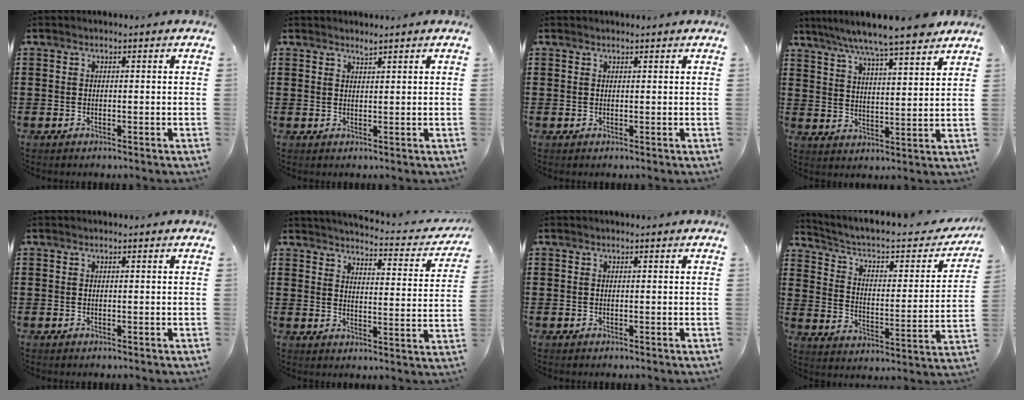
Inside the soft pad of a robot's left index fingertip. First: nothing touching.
{"total": 1.1, "force": [1.1, 0.0, 0.3], "torque": [-0.008, -0.003, 0.021]}
{"total": 0.6, "force": [0.5, 0.1, 0.0], "torque": [-0.001, 0.001, 0.011]}
{"total": 7.2, "force": [6.4, -0.1, 3.4], "torque": [-0.088, -0.030, 0.110]}
{"total": 0.0}
{"total": 3.1, "force": [3.1, 0.0, 0.7], "torque": [-0.025, -0.030, 0.044]}
{"total": 0.0}
{"total": 5.2, "force": [3.9, 1.8, 3.0], "torque": [-0.079, -0.028, 0.057]}